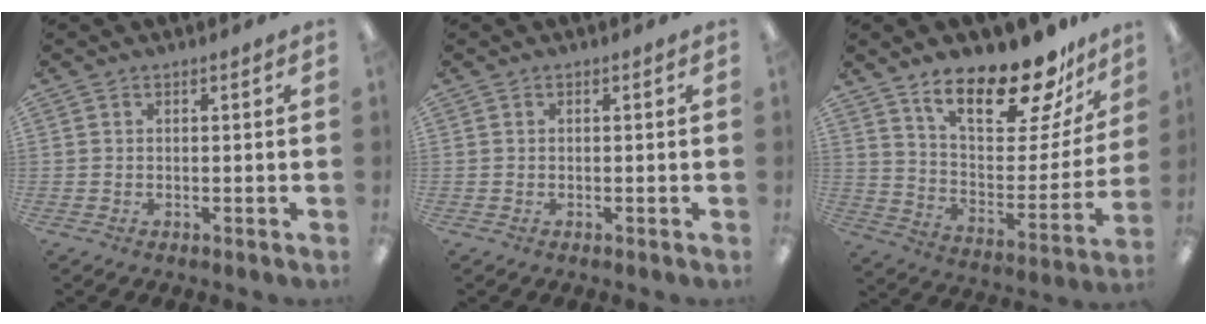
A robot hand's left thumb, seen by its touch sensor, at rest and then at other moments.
{"total": 0.0}
{"total": 21.4, "force": [16.5, 6.7, 11.8], "torque": [-0.183, -0.112, 0.276]}